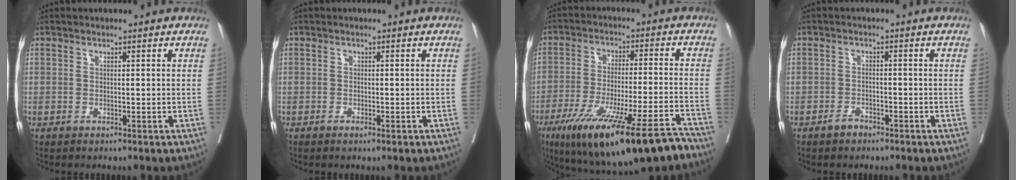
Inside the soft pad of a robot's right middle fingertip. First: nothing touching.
{"total": 1.1, "force": [-0.7, 0.3, 0.9], "torque": [-0.014, -0.001, -0.007]}
{"total": 21.7, "force": [-14.9, 2.4, 15.5], "torque": [-0.213, -0.030, -0.235]}
{"total": 1.7, "force": [-1.4, 0.8, 0.6], "torque": [-0.012, 0.002, -0.022]}